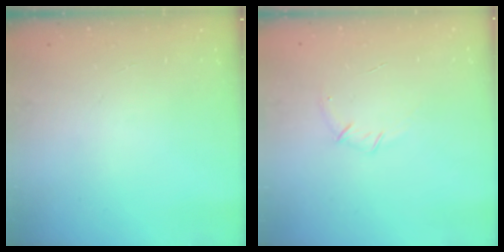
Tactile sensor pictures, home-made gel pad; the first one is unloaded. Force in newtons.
{"total": 4.8, "press": 4.6, "slide": 1.3}